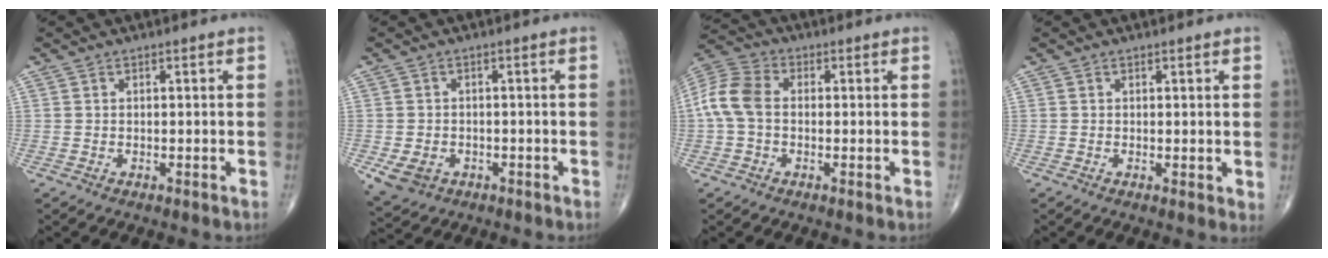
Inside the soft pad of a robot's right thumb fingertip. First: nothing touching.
{"total": 5.0, "force": [-1.8, 4.0, 2.2], "torque": [-0.037, 0.005, -0.019]}
{"total": 8.6, "force": [-0.1, 5.8, 6.3], "torque": [-0.138, 0.023, -0.012]}
{"total": 1.4, "force": [0.3, 0.6, 1.2], "torque": [-0.017, -0.006, 0.001]}